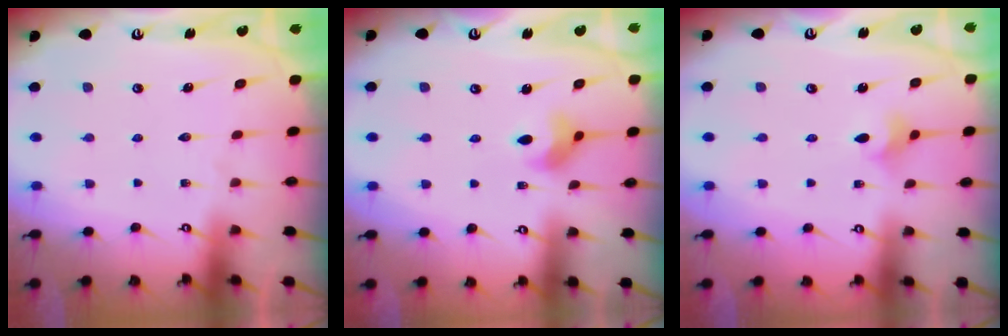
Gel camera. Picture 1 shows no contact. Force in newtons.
{"total": 5.7, "press": 5.7, "slide": 0.6}
{"total": 3.6, "press": 3.5, "slide": 0.6}